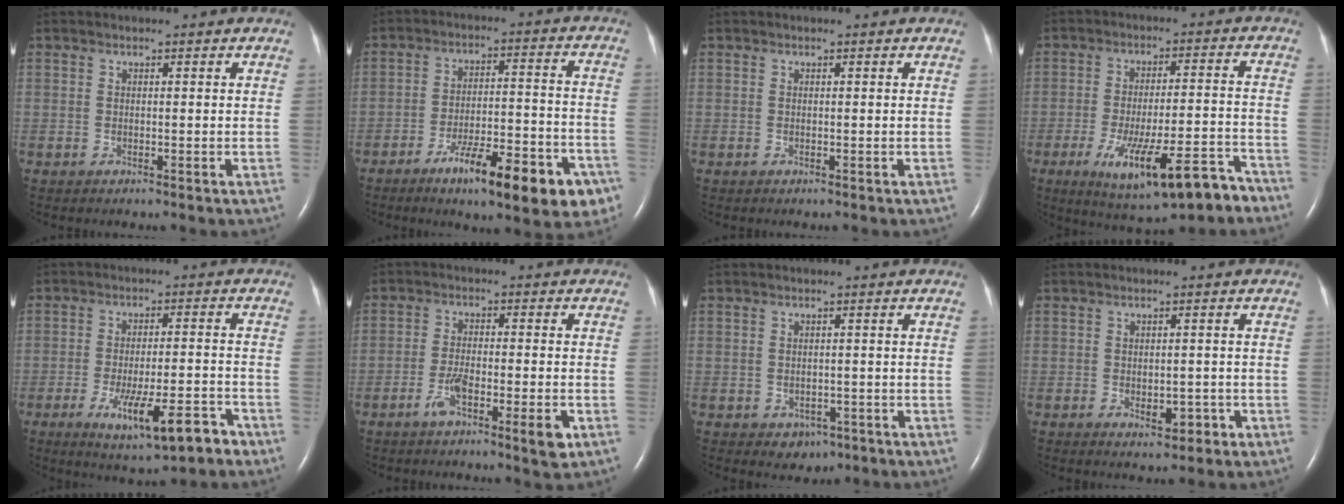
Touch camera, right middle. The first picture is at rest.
{"total": 15.5, "force": [-9.1, 3.4, 12.1], "torque": [-0.132, 0.011, -0.127]}
{"total": 0.0}
{"total": 14.5, "force": [-8.7, 2.8, 11.2], "torque": [-0.167, -0.002, -0.123]}
{"total": 10.2, "force": [-5.7, 2.0, 8.2], "torque": [-0.135, -0.008, -0.080]}
{"total": 6.6, "force": [-3.3, 0.9, 5.6], "torque": [-0.101, -0.006, -0.056]}
{"total": 2.7, "force": [-1.4, 2.1, 1.1], "torque": [-0.011, 0.003, -0.008]}
{"total": 3.2, "force": [-1.3, 1.9, 2.2], "torque": [-0.024, 0.004, -0.010]}